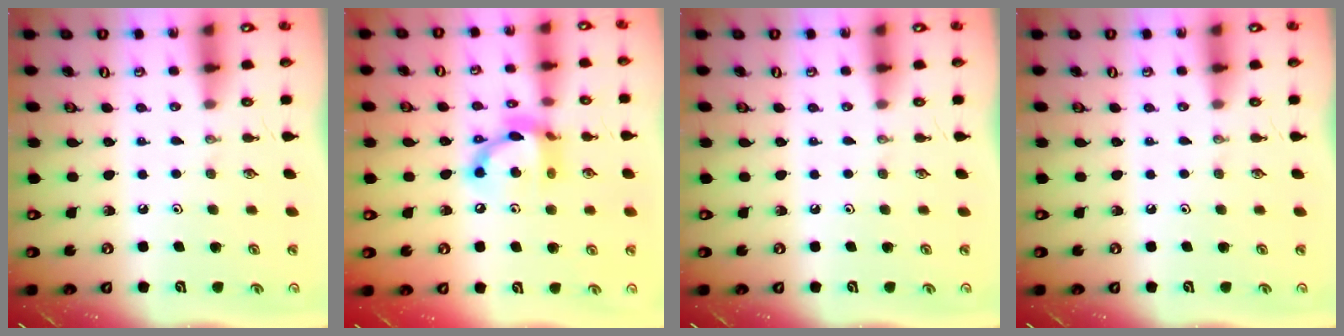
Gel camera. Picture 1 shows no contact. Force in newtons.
{"total": 13.1, "press": 13.0, "slide": 0.9}
{"total": 0.0}
{"total": 0.0}